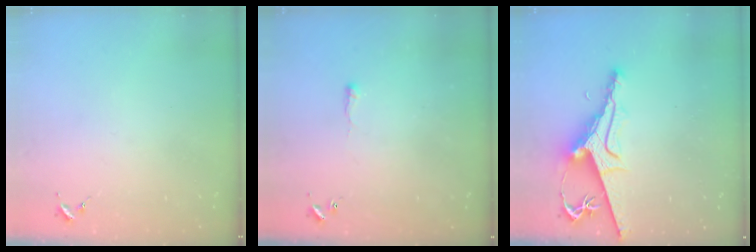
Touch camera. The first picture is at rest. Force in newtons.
{"total": 2.1, "press": 2.1, "slide": 0.5}
{"total": 10.0, "press": 9.9, "slide": 1.1}